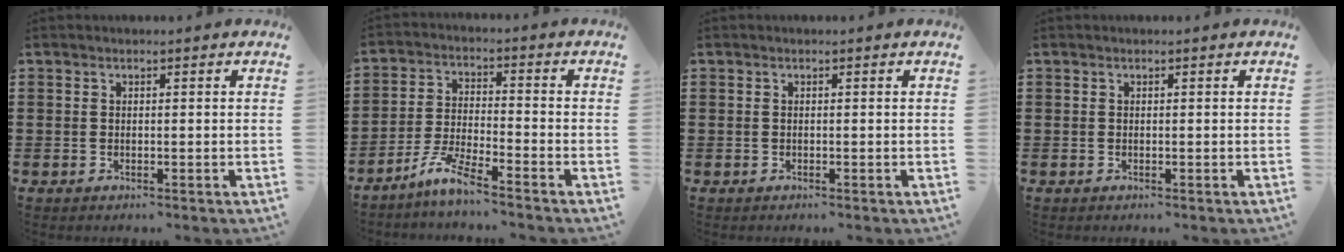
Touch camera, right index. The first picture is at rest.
{"total": 5.9, "force": [-5.1, -0.2, 2.9], "torque": [-0.085, -0.018, -0.104]}
{"total": 0.0}
{"total": 0.0}